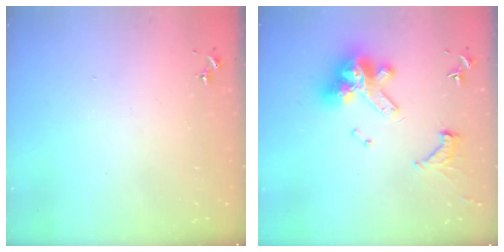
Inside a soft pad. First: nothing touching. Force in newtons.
{"total": 15.3, "press": 15.2, "slide": 1.1}